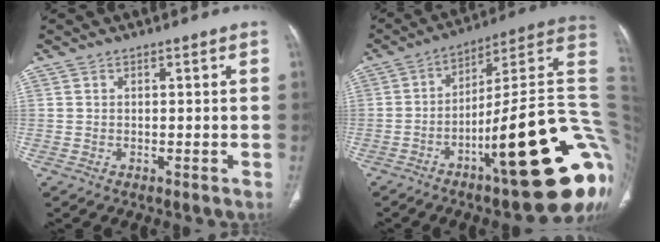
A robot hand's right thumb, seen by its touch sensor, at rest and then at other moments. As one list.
[{"total": 27.8, "force": [-6.6, 5.7, 26.4], "torque": [-0.275, 0.042, -0.096]}]